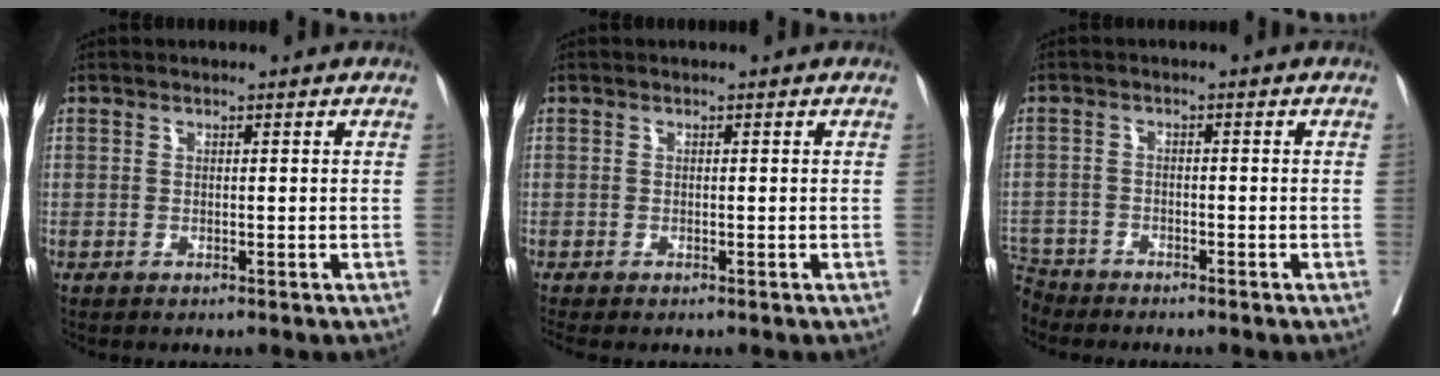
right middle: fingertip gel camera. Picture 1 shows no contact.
{"total": 1.5, "force": [-1.4, 0.1, 0.6], "torque": [-0.006, -0.003, -0.022]}
{"total": 4.3, "force": [-4.2, 1.0, -0.7], "torque": [0.016, -0.008, -0.082]}